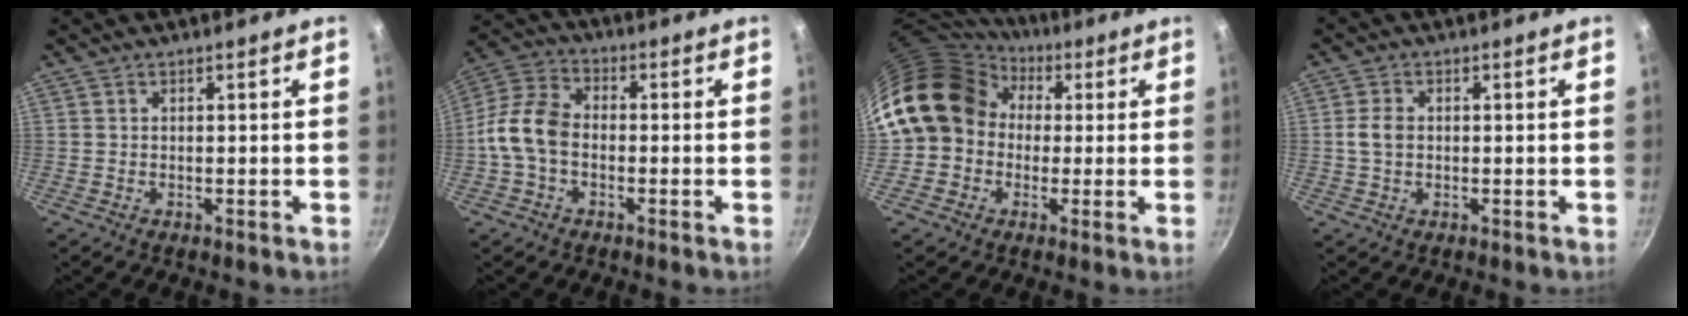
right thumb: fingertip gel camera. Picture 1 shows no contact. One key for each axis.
{"total": 9.6, "fx": -1.8, "fy": 6.6, "fz": 6.7, "tx": -0.124, "ty": 0.033, "tz": -0.053}
{"total": 15.2, "fx": 1.6, "fy": 13.1, "fz": 7.5, "tx": -0.102, "ty": 0.038, "tz": 0.014}
{"total": 3.4, "fx": 0.0, "fy": 2.4, "fz": 2.3, "tx": -0.041, "ty": 0.008, "tz": -0.002}